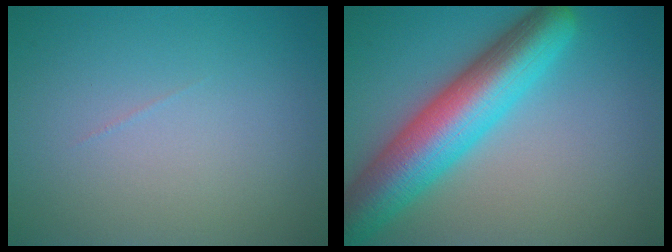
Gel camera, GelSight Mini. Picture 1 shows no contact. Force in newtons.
{"total": 9.8, "press": 9.8, "slide": 0.4}